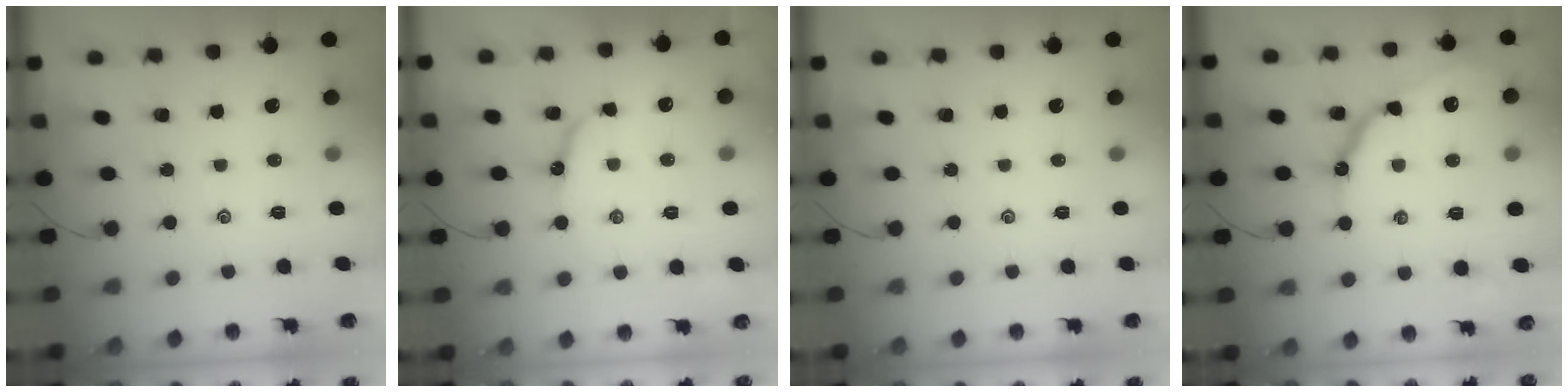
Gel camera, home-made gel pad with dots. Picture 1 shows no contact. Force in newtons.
{"total": 7.9, "press": 7.8, "slide": 0.7}
{"total": 0.0}
{"total": 12.7, "press": 12.6, "slide": 1.2}